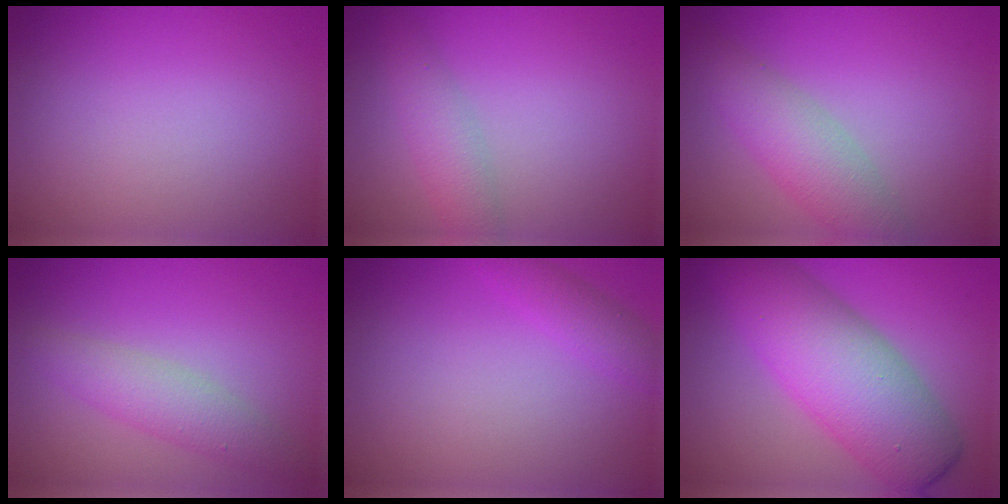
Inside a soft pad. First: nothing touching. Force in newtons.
{"total": 2.6, "press": 2.6, "slide": 0.0}
{"total": 4.5, "press": 4.5, "slide": 0.1}
{"total": 3.2, "press": 3.2, "slide": 0.2}
{"total": 1.9, "press": 1.9, "slide": 0.1}
{"total": 9.5, "press": 9.5, "slide": 0.3}